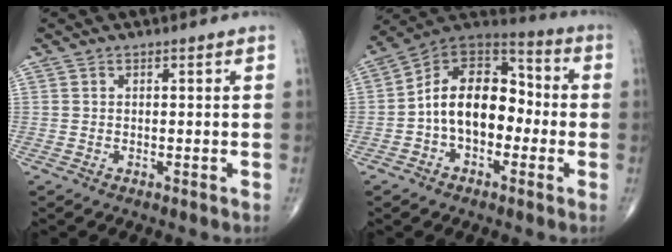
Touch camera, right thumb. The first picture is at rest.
{"total": 15.5, "force": [-2.1, 10.1, 11.5], "torque": [-0.156, 0.050, -0.048]}